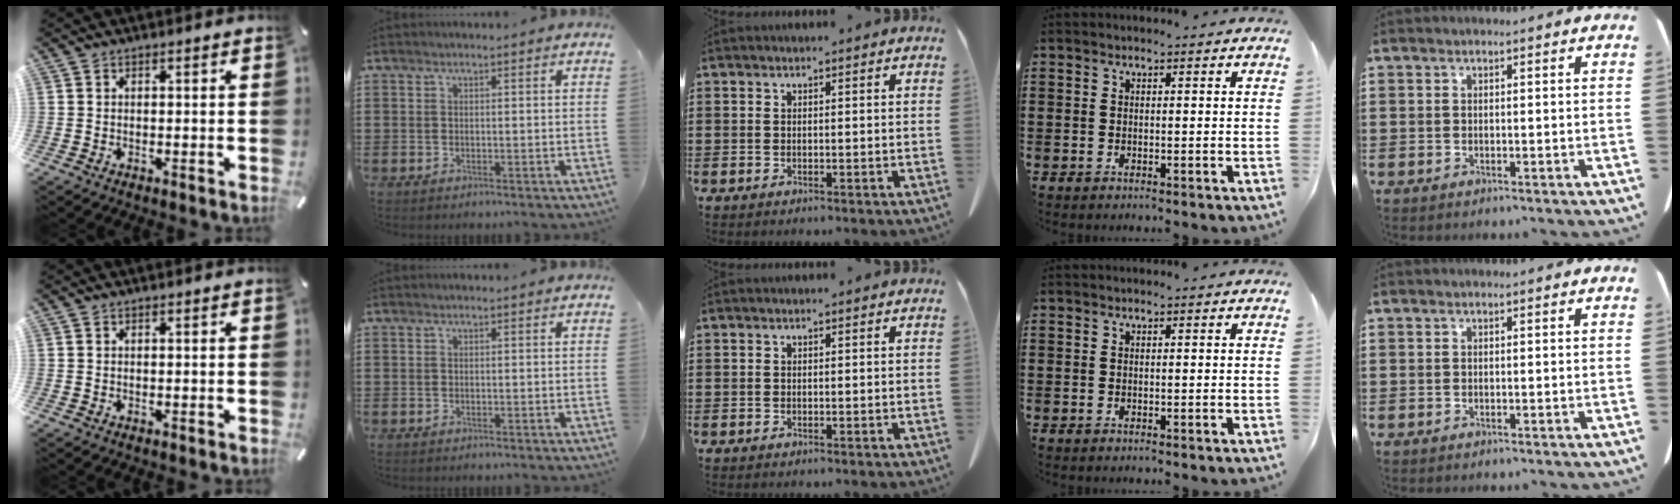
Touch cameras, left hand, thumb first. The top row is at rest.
{}